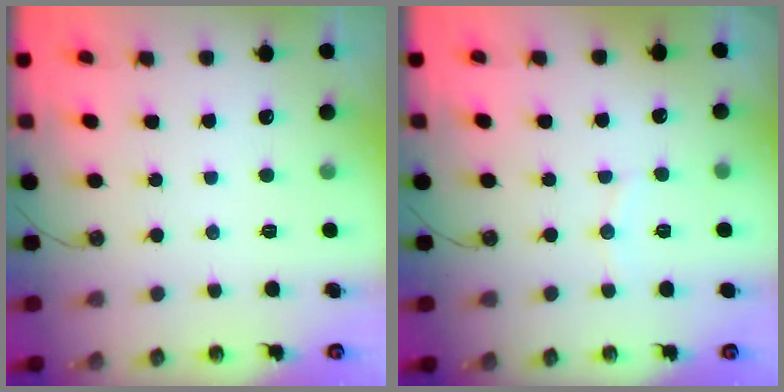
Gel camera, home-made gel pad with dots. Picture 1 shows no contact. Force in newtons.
{"total": 3.6, "press": 3.5, "slide": 0.7}